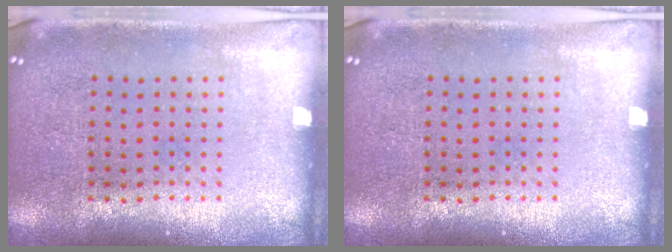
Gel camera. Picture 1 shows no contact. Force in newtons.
{"total": 0.0}